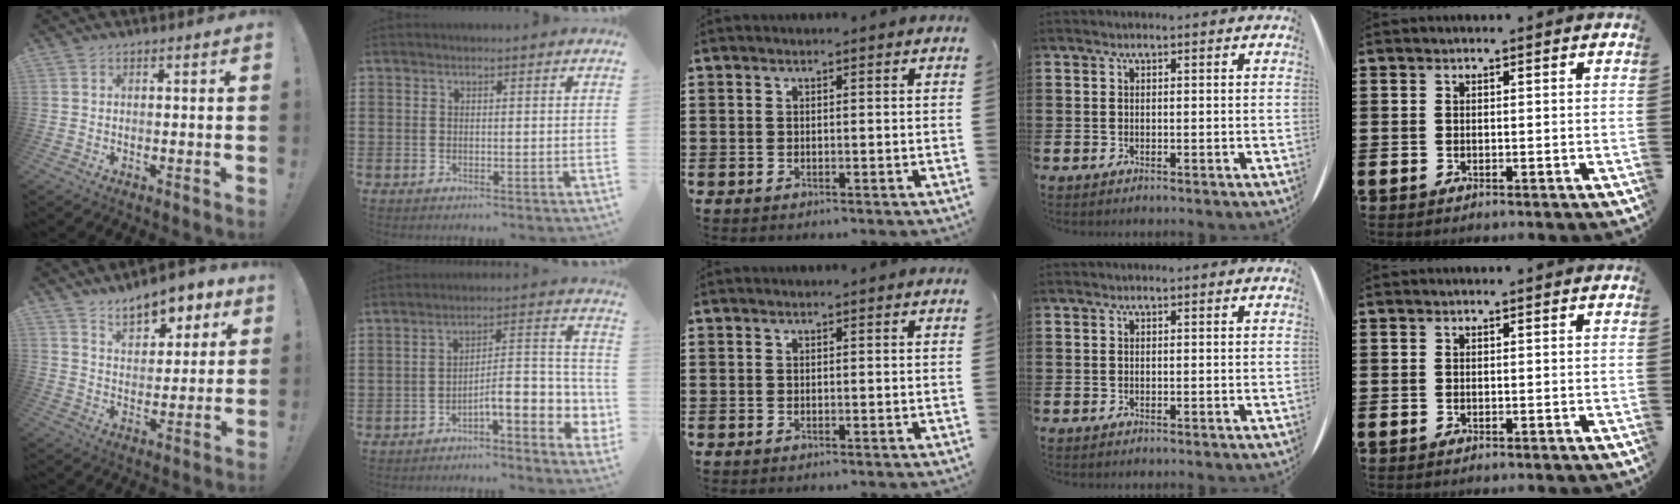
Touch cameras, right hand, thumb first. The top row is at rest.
{"thumb": {"total": 10.6, "force": [7.8, 5.3, 5.0], "torque": [-0.068, -0.052, 0.140]}, "index": {"total": 7.0, "force": [-3.5, 2.2, 5.6], "torque": [-0.081, -0.022, -0.070]}}